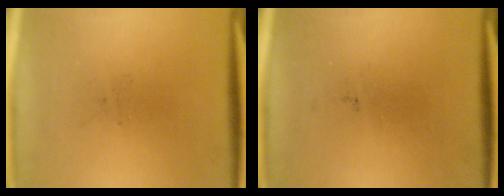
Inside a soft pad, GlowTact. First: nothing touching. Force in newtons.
{"total": 0.0}